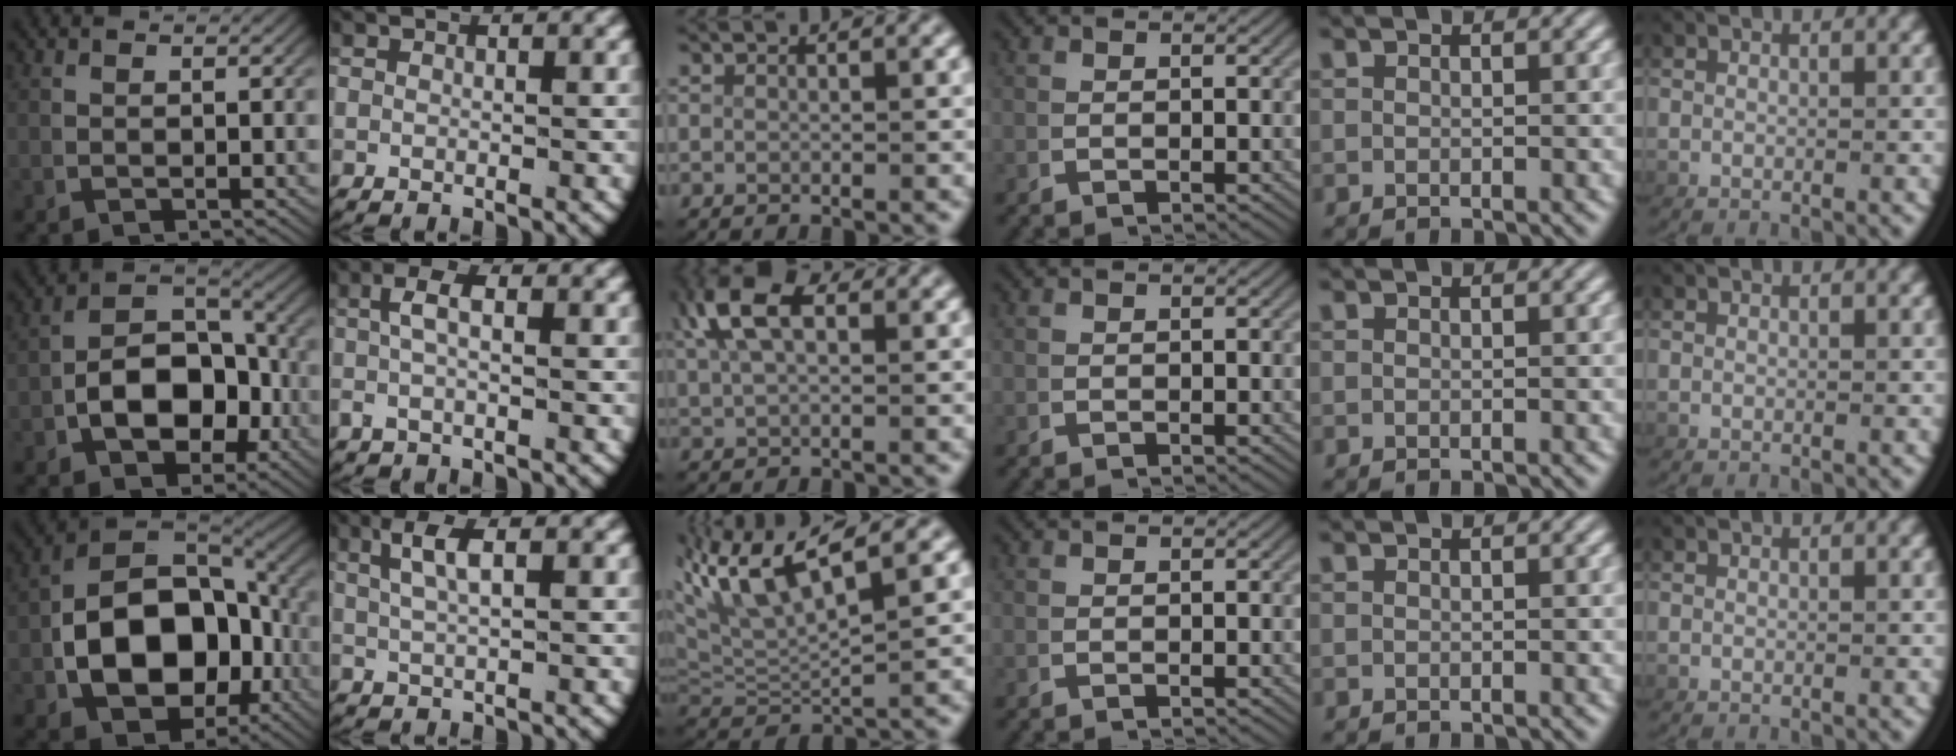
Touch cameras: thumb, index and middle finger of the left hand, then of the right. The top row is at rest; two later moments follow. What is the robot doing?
{"motion": "lift_and_place", "object": "photo album"}